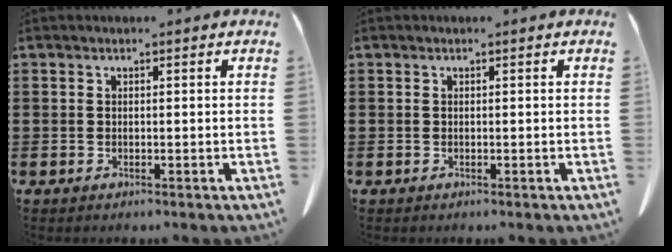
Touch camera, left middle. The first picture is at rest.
{"total": 0.0}